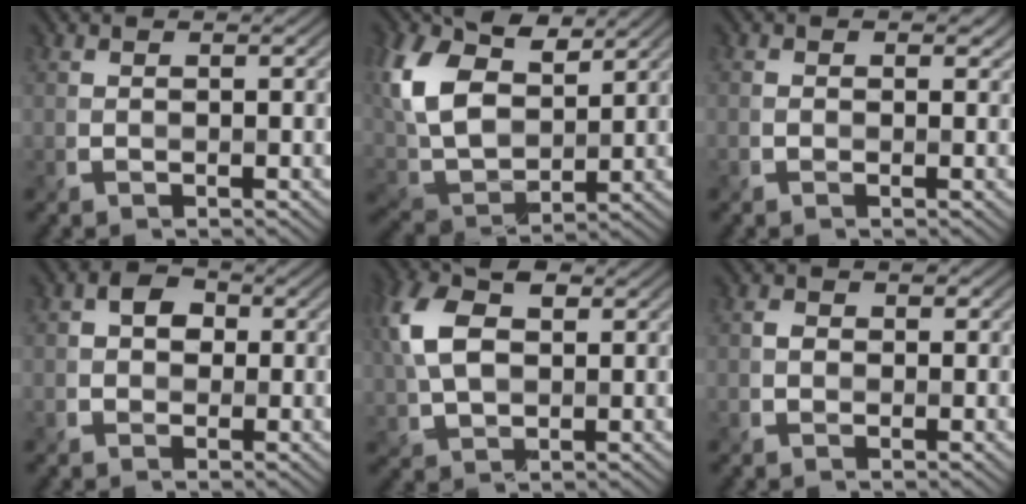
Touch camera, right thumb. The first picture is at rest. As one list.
[{"total": 13.5, "force": [5.4, 8.1, 9.3], "torque": [-0.237, 0.015, 0.101]}, {"total": 0.9, "force": [0.0, 0.8, 0.3], "torque": [-0.004, -0.006, -0.002]}, {"total": 2.7, "force": [-0.1, 2.4, 1.4], "torque": [-0.017, 0.005, -0.012]}, {"total": 9.4, "force": [2.1, 5.8, 7.1], "torque": [-0.182, 0.016, 0.032]}, {"total": 1.1, "force": [-0.3, 1.0, 0.2], "torque": [0.000, -0.001, -0.012]}]